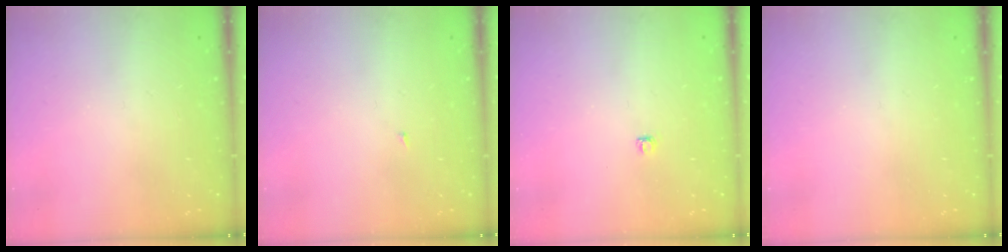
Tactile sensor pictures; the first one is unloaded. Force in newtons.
{"total": 1.8, "press": 1.8, "slide": 0.2}
{"total": 2.8, "press": 2.8, "slide": 0.4}
{"total": 0.0}